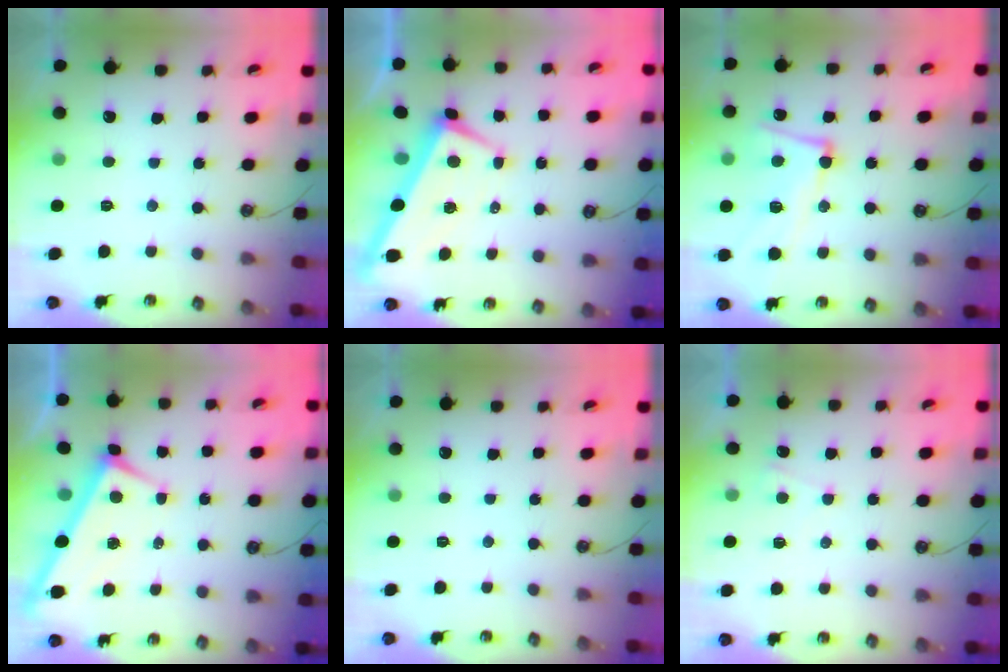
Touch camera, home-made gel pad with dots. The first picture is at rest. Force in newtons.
{"total": 0.9, "press": 0.4, "slide": 0.8}
{"total": 6.2, "press": 6.0, "slide": 1.6}
{"total": 3.9, "press": 3.9, "slide": 0.4}
{"total": 0.0}
{"total": 2.4, "press": 2.4, "slide": 0.3}